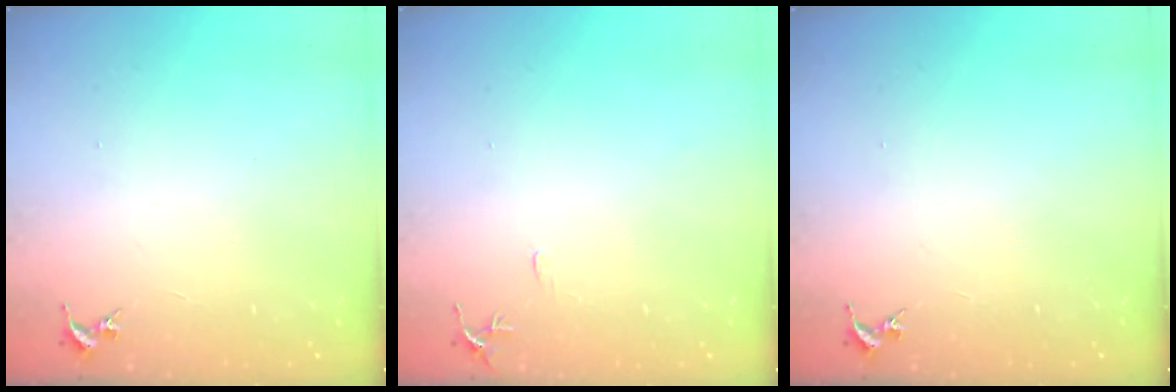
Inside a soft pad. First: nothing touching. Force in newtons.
{"total": 5.3, "press": 5.2, "slide": 0.6}
{"total": 0.0}